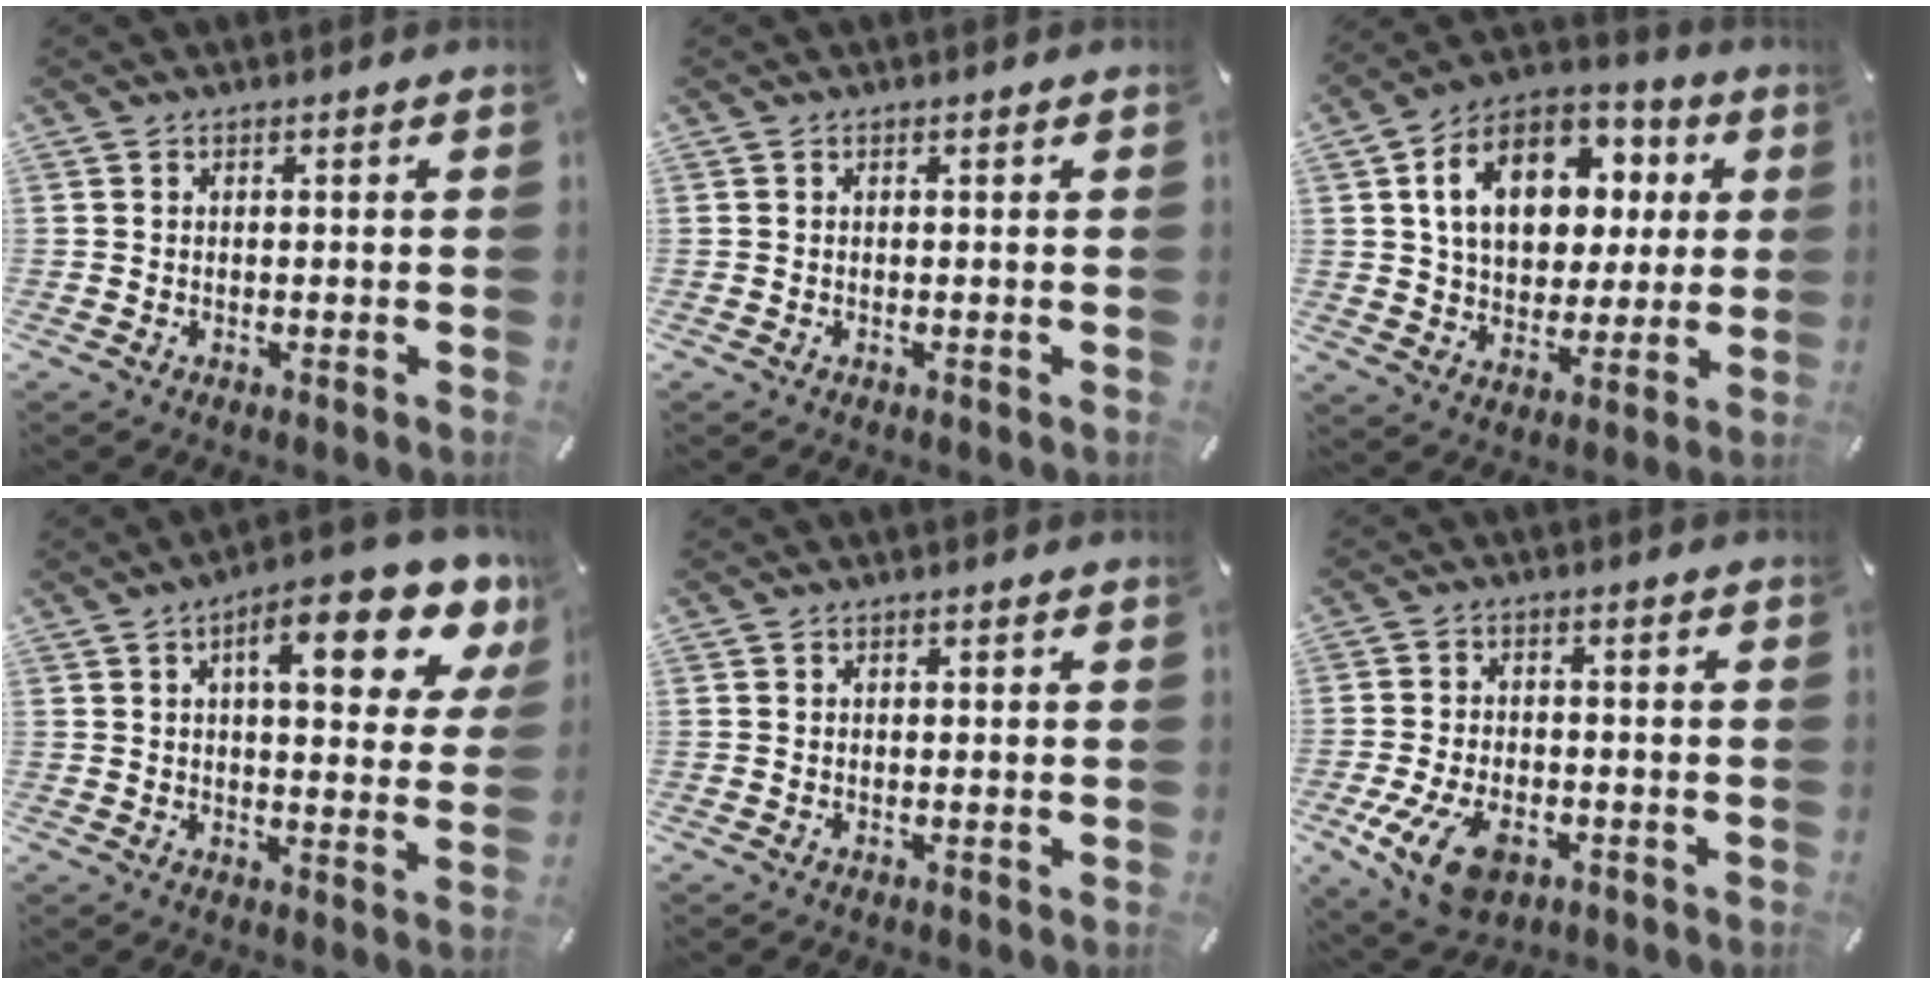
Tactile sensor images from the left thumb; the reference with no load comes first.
{"total": 0.0}
{"total": 16.7, "force": [5.3, 12.3, 9.9], "torque": [-0.175, -0.006, 0.101]}
{"total": 15.2, "force": [7.5, 5.3, 12.2], "torque": [-0.164, -0.033, 0.112]}
{"total": 0.0}
{"total": 10.8, "force": [-4.6, 6.6, 7.1], "torque": [-0.150, 0.004, -0.084]}